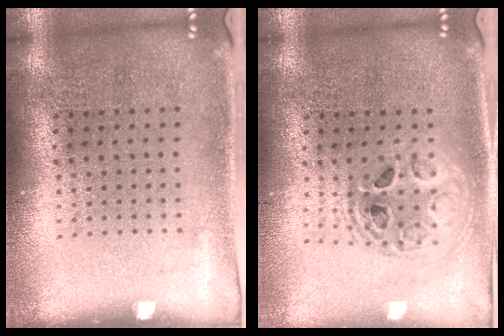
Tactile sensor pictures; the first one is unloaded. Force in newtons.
{"total": 1.8, "press": 1.5, "slide": 1.0}